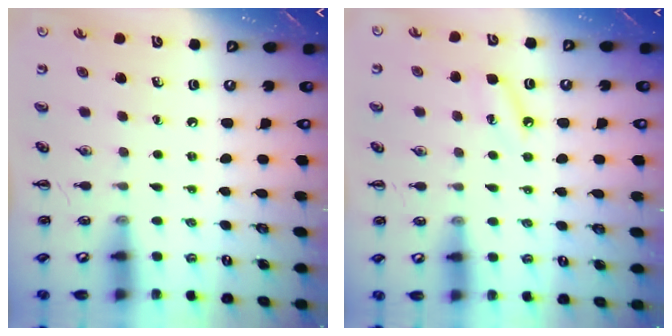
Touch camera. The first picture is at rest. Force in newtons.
{"total": 4.3, "press": 4.0, "slide": 1.6}